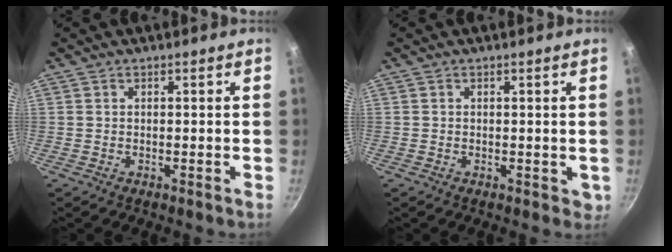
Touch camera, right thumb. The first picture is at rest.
{"total": 1.4, "force": [0.1, 1.2, 0.8], "torque": [-0.004, 0.000, 0.001]}